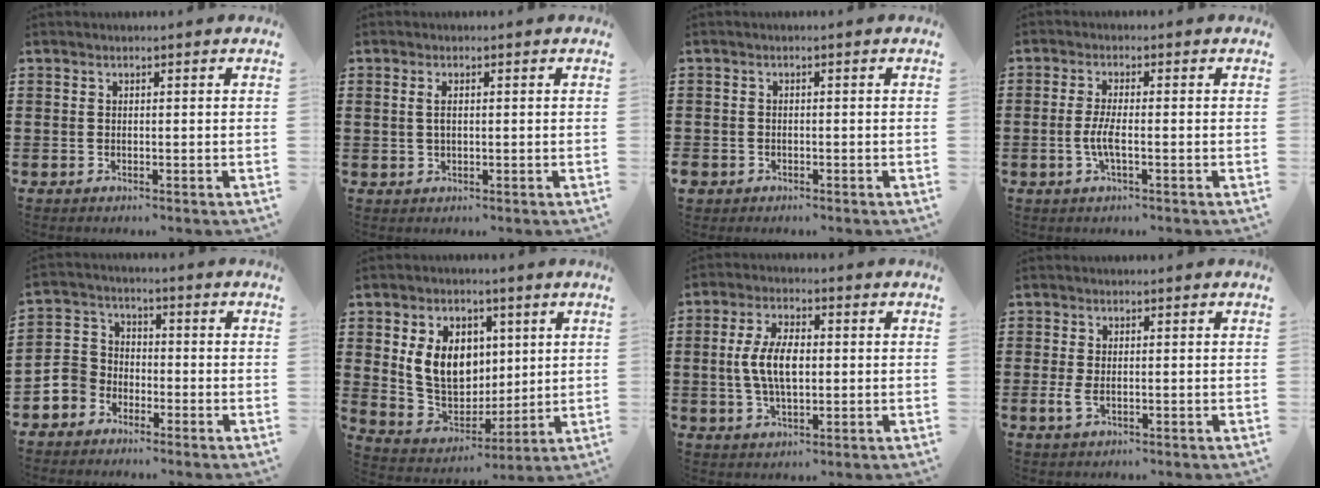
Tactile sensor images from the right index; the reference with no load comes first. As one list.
[{"total": 1.6, "force": [0.2, 0.7, 1.4], "torque": [-0.031, 0.004, 0.001]}, {"total": 1.3, "force": [-1.1, 0.7, 0.1], "torque": [-0.004, 0.000, -0.024]}, {"total": 3.5, "force": [-1.0, 0.7, 3.3], "torque": [-0.080, -0.007, -0.026]}, {"total": 4.7, "force": [-2.7, 3.8, 0.7], "torque": [-0.050, 0.000, -0.063]}, {"total": 10.3, "force": [2.4, 8.1, 5.8], "torque": [-0.143, 0.010, 0.045]}, {"total": 7.3, "force": [0.1, 3.5, 6.4], "torque": [-0.142, 0.005, -0.005]}, {"total": 2.1, "force": [-0.3, 0.9, 1.8], "torque": [-0.051, -0.007, -0.010]}]